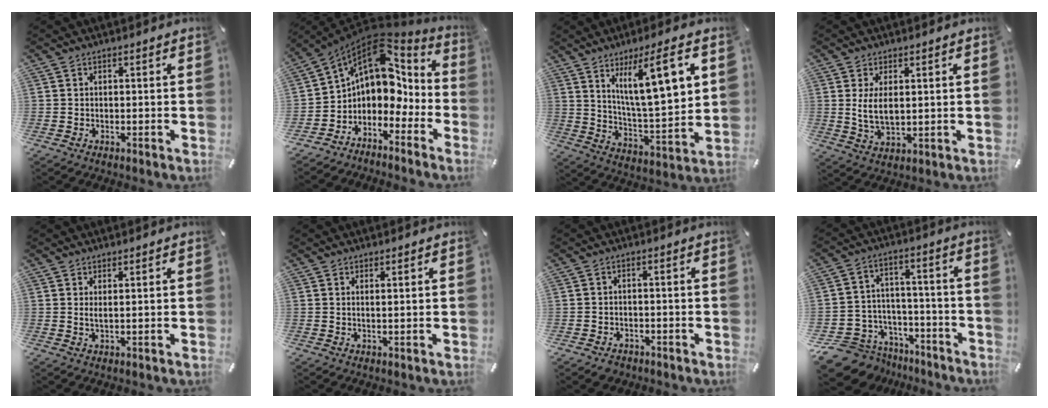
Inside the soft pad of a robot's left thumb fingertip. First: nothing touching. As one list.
[{"total": 10.6, "force": [4.1, 7.9, 5.7], "torque": [-0.096, -0.048, 0.071]}, {"total": 16.1, "force": [8.1, 4.2, 13.2], "torque": [-0.212, -0.029, 0.126]}, {"total": 6.5, "force": [1.2, 3.3, 5.4], "torque": [-0.121, -0.006, 0.015]}, {"total": 1.6, "force": [0.7, 0.2, 1.4], "torque": [-0.030, -0.001, 0.012]}, {"total": 1.1, "force": [0.6, 0.0, 0.9], "torque": [-0.017, -0.003, 0.011]}, {"total": 2.3, "force": [-1.8, 1.4, 0.6], "torque": [-0.010, 0.010, -0.037]}, {"total": 11.1, "force": [-7.1, 8.2, 2.2], "torque": [-0.045, 0.046, -0.120]}]